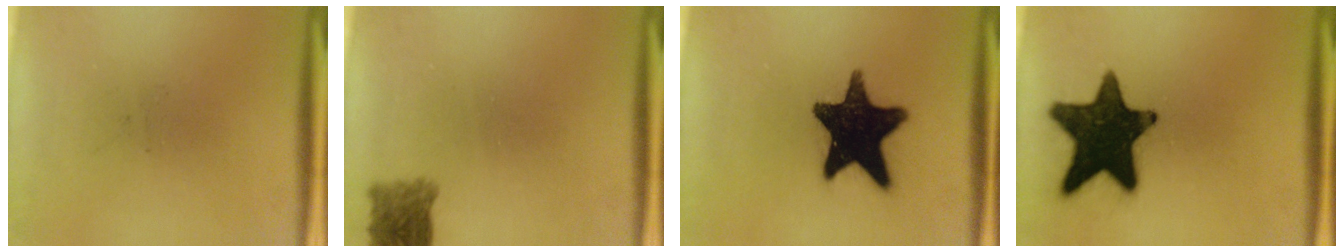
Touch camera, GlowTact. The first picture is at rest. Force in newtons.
{"total": 3.1}
{"total": 17.4}
{"total": 17.7}